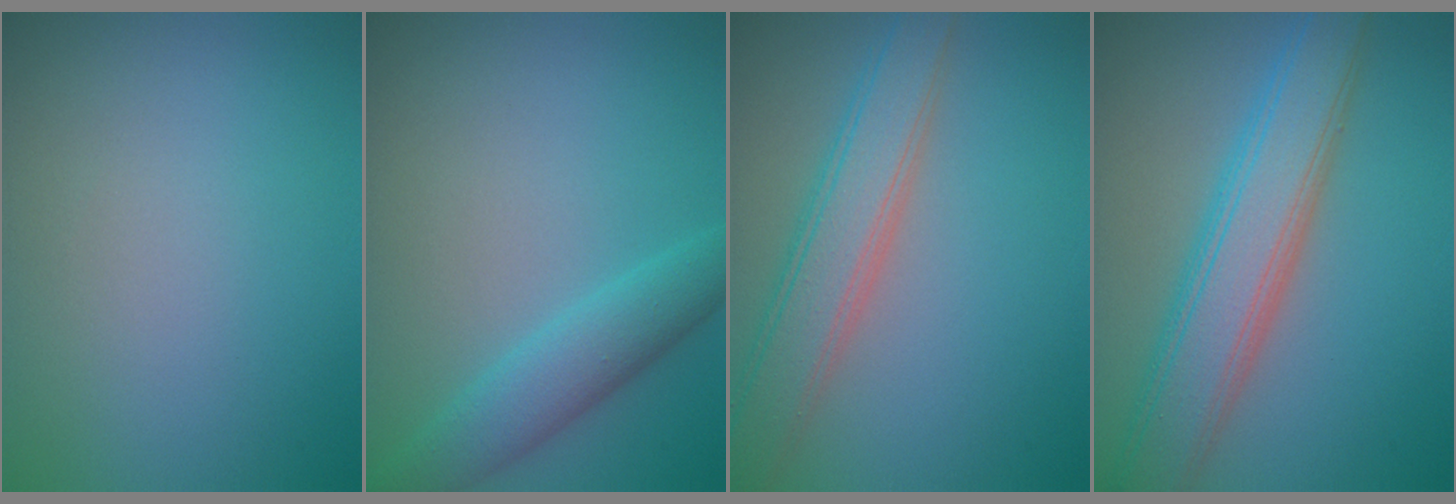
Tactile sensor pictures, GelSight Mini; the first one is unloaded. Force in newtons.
{"total": 3.7, "press": 3.7, "slide": 0.0}
{"total": 4.9, "press": 4.9, "slide": 0.3}
{"total": 6.9, "press": 6.9, "slide": 0.1}